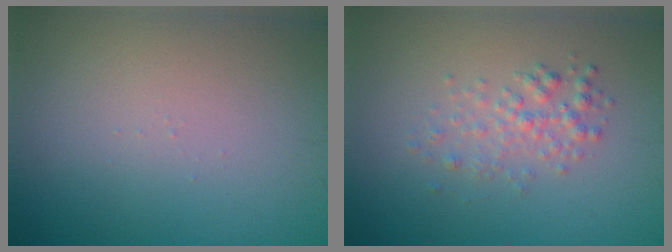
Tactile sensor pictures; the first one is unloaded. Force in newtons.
{"total": 2.0, "press": 2.0, "slide": 0.1}